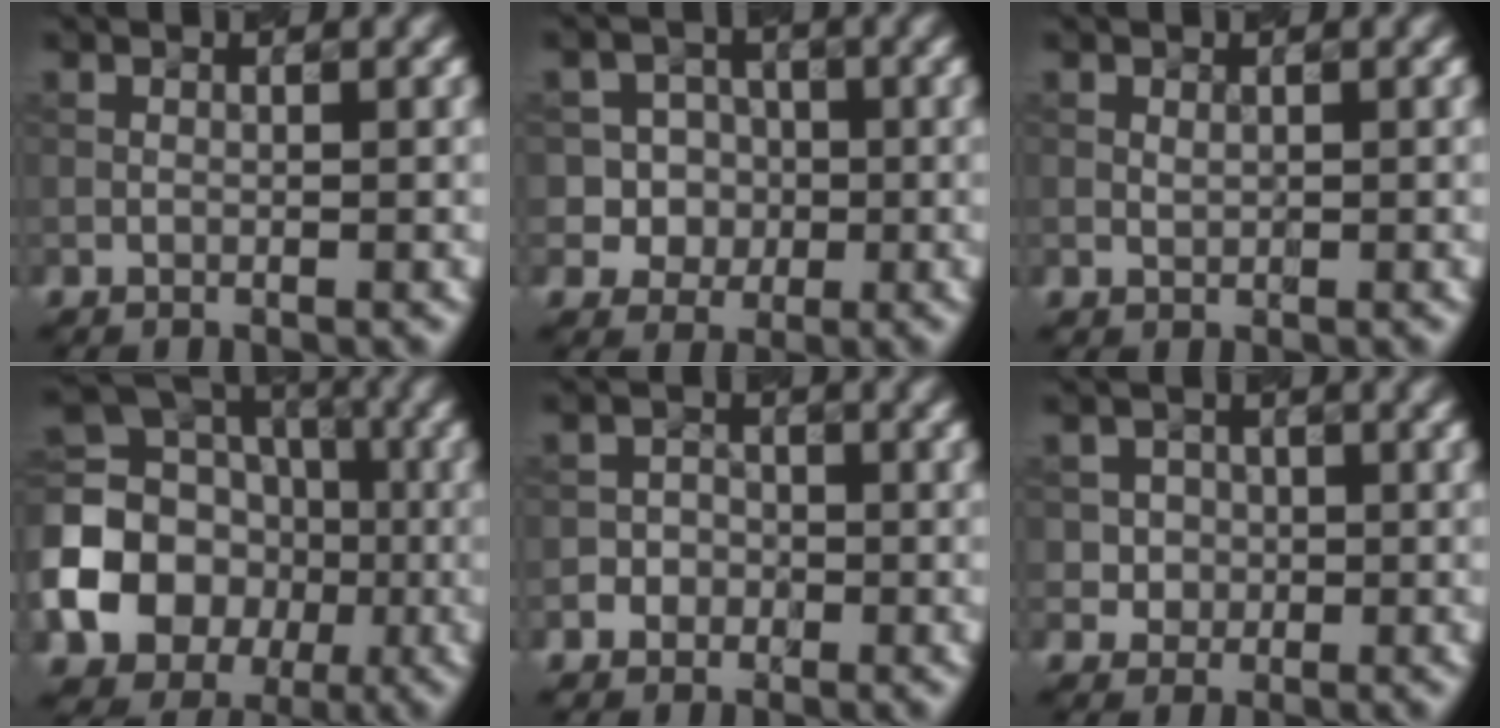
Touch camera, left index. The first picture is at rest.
{"total": 4.9, "force": [-0.2, 4.7, 1.1], "torque": [-0.006, 0.022, -0.012]}
{"total": 0.6, "force": [0.2, 0.4, 0.4], "torque": [-0.008, -0.002, 0.004]}
{"total": 14.5, "force": [-3.3, 12.8, 6.1], "torque": [-0.141, -0.023, -0.080]}
{"total": 2.5, "force": [-1.2, 2.2, 0.4], "torque": [0.018, 0.005, -0.029]}
{"total": 2.8, "force": [0.1, 2.7, 0.6], "torque": [0.003, 0.003, 0.005]}